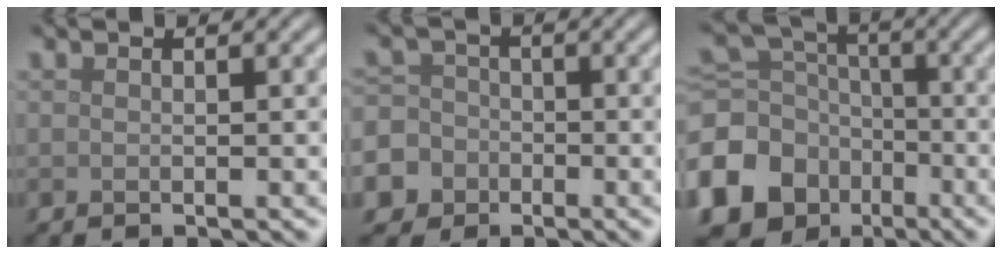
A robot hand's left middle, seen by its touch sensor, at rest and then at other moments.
{"total": 8.6, "force": [-4.4, 7.2, 1.3], "torque": [-0.043, -0.016, -0.098]}
{"total": 12.6, "force": [-5.5, 10.6, 4.1], "torque": [-0.132, -0.032, -0.105]}